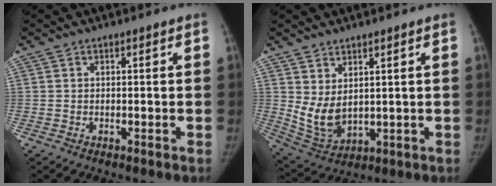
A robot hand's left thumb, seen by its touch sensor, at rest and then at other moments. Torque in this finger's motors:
{"motor_torque": [0.80, 0.85, 0.68, -0.80, 0.22]}